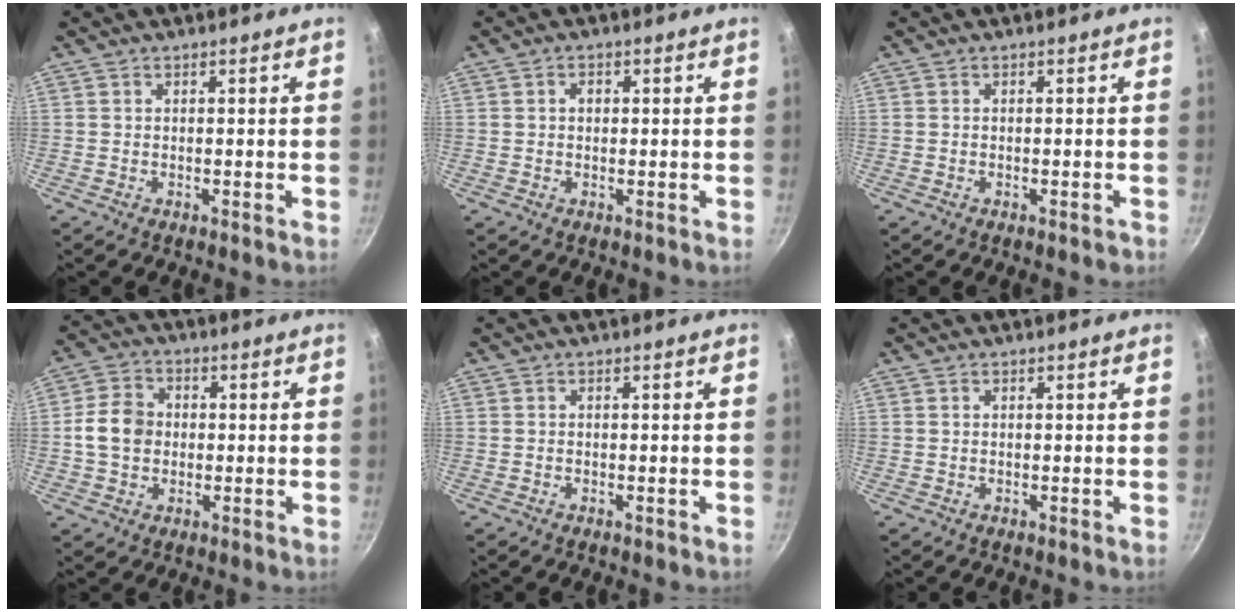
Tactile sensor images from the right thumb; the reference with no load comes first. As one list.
[{"total": 1.6, "force": [0.2, 1.3, 1.0], "torque": [-0.009, 0.004, 0.001]}, {"total": 0.9, "force": [-0.5, 0.3, 0.7], "torque": [-0.013, 0.005, -0.008]}, {"total": 7.6, "force": [-0.2, 6.3, 4.2], "torque": [-0.056, 0.015, -0.016]}, {"total": 0.0}, {"total": 0.0}]